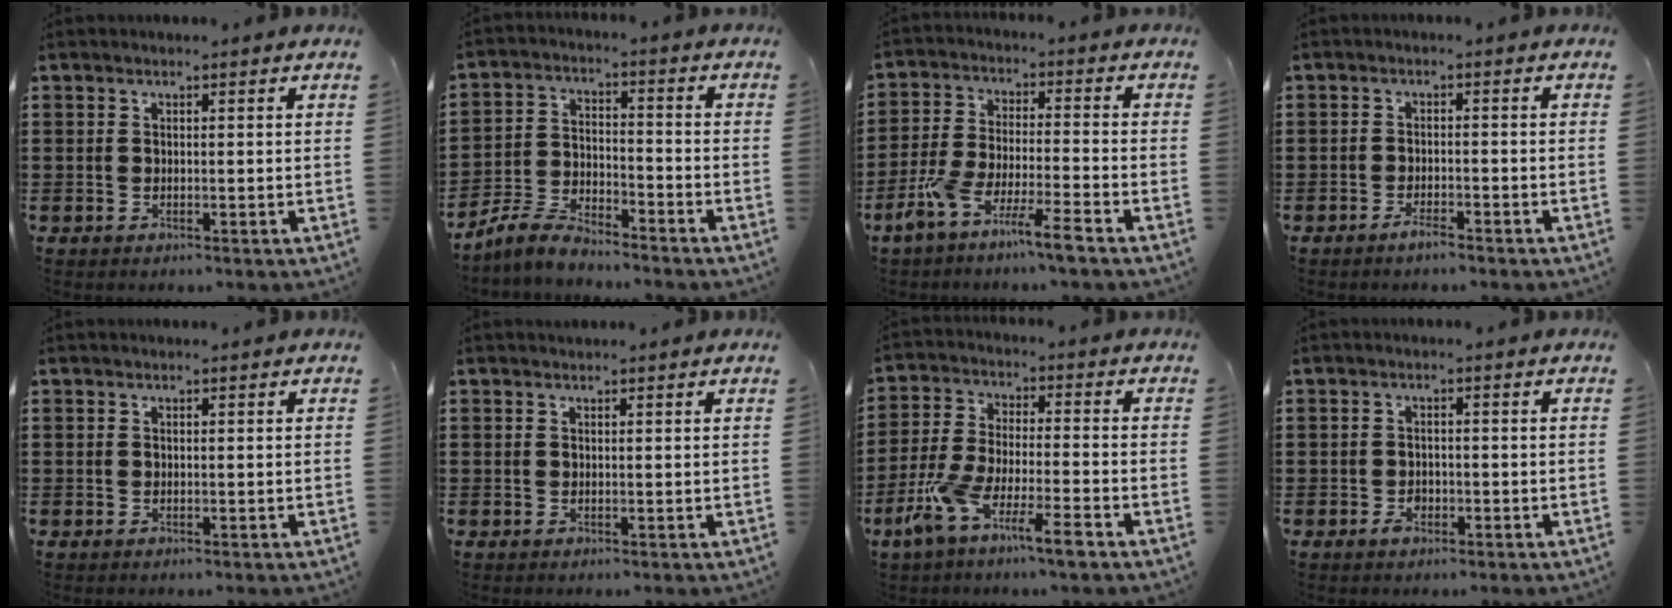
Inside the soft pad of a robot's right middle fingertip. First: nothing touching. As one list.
[{"total": 5.9, "force": [-5.5, 1.0, 1.8], "torque": [-0.050, 0.002, -0.112]}, {"total": 7.6, "force": [-6.0, 0.1, 4.6], "torque": [-0.114, -0.014, -0.122]}, {"total": 2.1, "force": [-1.6, 0.3, 1.2], "torque": [-0.030, -0.002, -0.033]}, {"total": 0.0}, {"total": 0.0}, {"total": 9.2, "force": [-6.2, 1.5, 6.7], "torque": [-0.154, -0.007, -0.122]}, {"total": 1.7, "force": [-1.0, 1.0, 1.0], "torque": [-0.021, 0.001, -0.019]}]